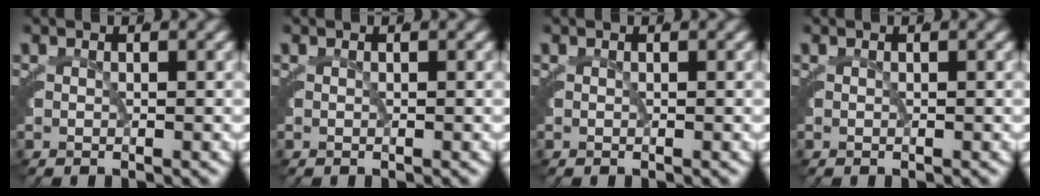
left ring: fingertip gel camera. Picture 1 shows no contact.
{"total": 0.0}
{"total": 0.0}
{"total": 0.0}